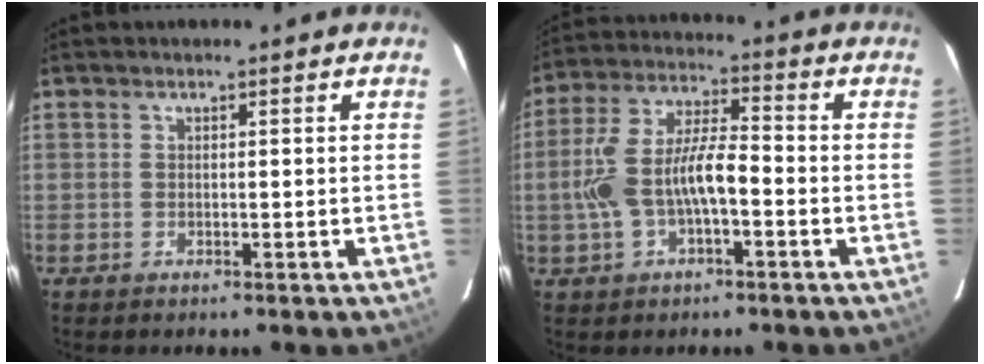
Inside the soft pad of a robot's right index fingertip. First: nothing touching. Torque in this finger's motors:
{"motor_torque": [0.47, -0.13, 0.45, 0.19]}